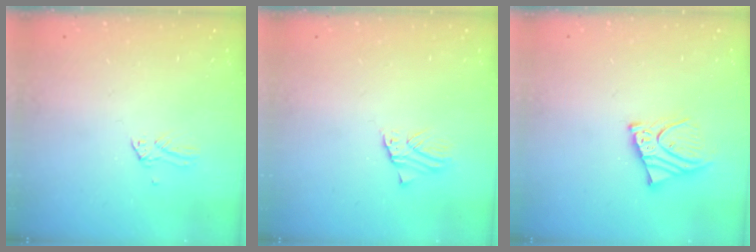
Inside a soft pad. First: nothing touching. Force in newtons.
{"total": 1.6, "press": 1.6, "slide": 0.3}
{"total": 8.6, "press": 8.5, "slide": 0.9}